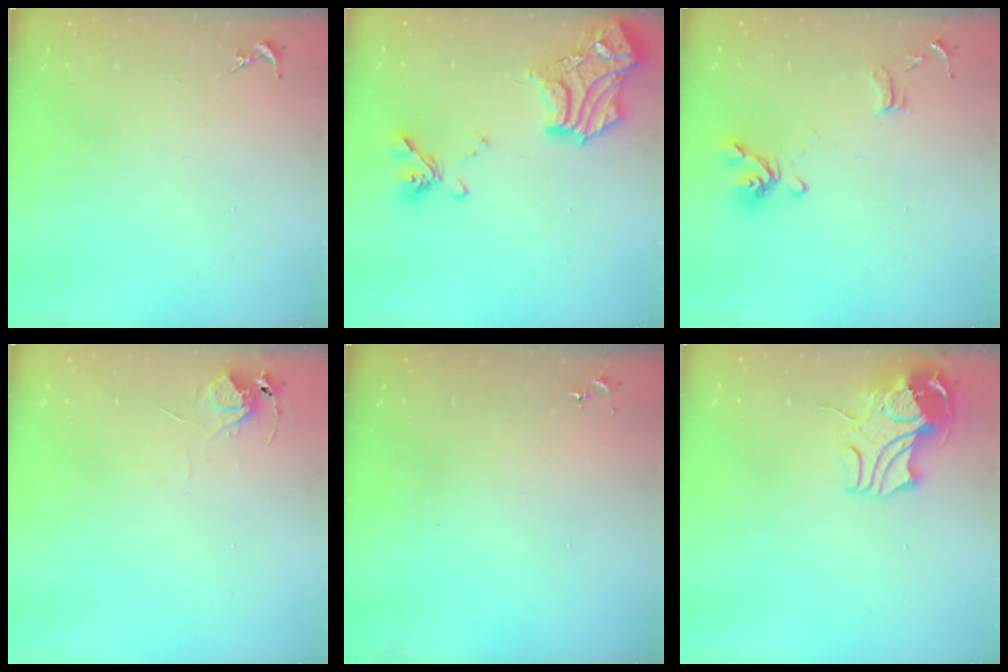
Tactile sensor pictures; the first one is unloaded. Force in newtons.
{"total": 22.9, "press": 22.8, "slide": 2.3}
{"total": 13.1, "press": 13.0, "slide": 1.4}
{"total": 5.7, "press": 5.7, "slide": 0.3}
{"total": 0.0}
{"total": 11.6, "press": 11.5, "slide": 1.6}